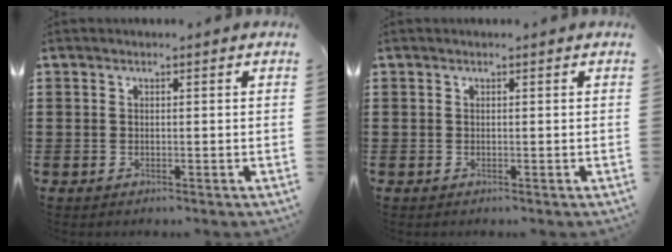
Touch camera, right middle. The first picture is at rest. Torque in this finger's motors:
{"motor_torque": [-0.53, 0.15, -0.18, -0.04]}